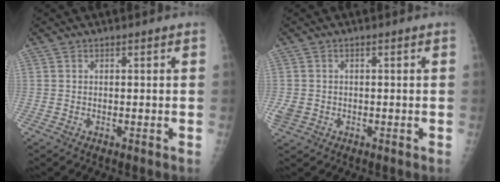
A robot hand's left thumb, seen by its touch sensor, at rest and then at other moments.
{"total": 3.0, "force": [-0.6, 2.6, 1.5], "torque": [-0.034, -0.001, -0.005]}